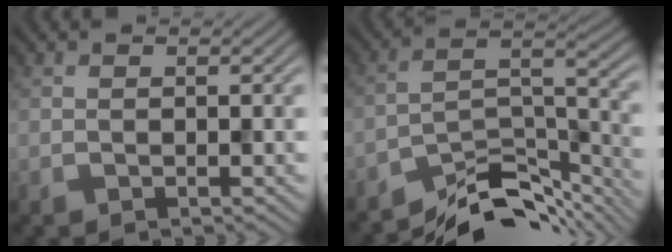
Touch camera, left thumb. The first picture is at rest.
{"total": 10.2, "force": [-9.1, 2.8, 3.8], "torque": [-0.059, 0.001, -0.159]}